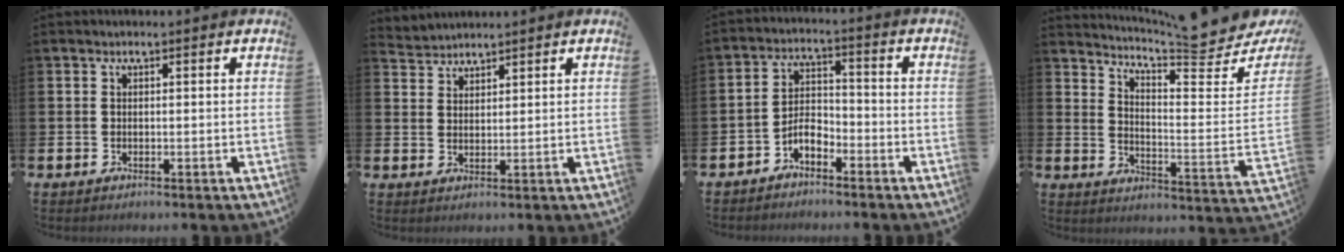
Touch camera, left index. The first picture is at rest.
{"total": 2.8, "force": [2.7, 0.3, -0.5], "torque": [0.002, -0.011, 0.052]}
{"total": 3.8, "force": [-2.6, 1.7, 2.1], "torque": [-0.045, 0.008, -0.051]}
{"total": 6.8, "force": [6.4, 0.6, 2.1], "torque": [-0.054, -0.069, 0.105]}